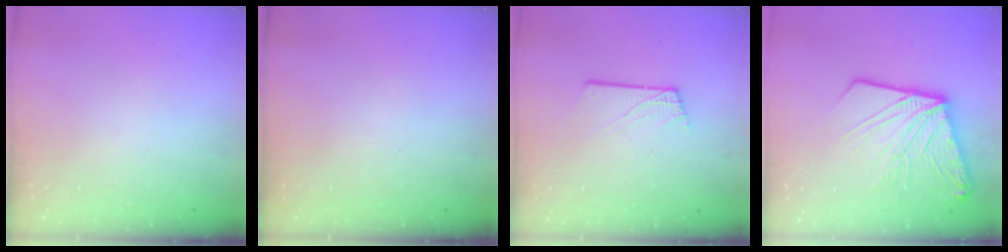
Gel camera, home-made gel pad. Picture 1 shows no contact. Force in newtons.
{"total": 0.0}
{"total": 1.4, "press": 1.4, "slide": 0.1}
{"total": 18.7, "press": 18.5, "slide": 2.5}